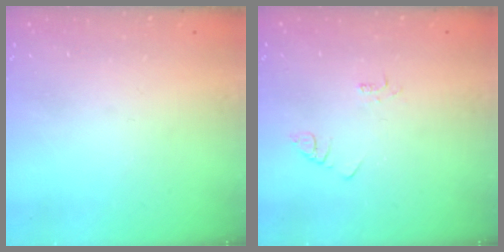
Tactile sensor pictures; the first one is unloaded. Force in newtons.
{"total": 2.1, "press": 2.1, "slide": 0.4}